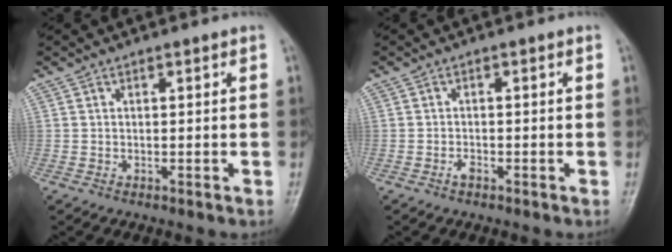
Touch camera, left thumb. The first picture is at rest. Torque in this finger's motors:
{"motor_torque": [-0.01, 0.01, 0.06, 0.06, 0.00]}